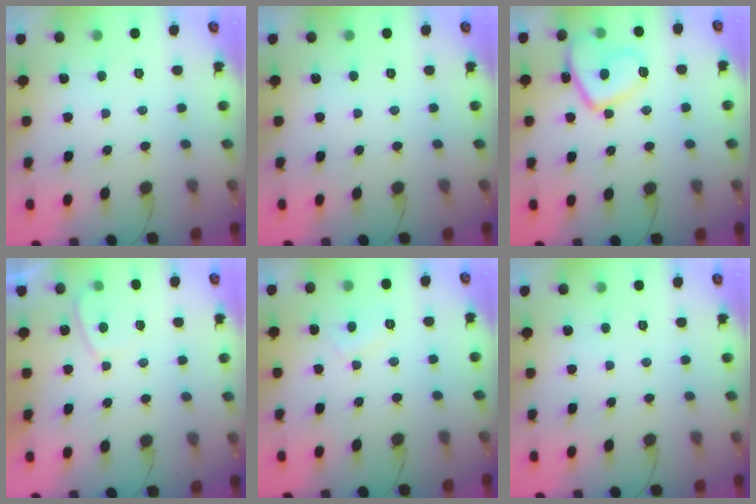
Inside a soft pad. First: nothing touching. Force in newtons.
{"total": 0.0}
{"total": 11.4, "press": 11.3, "slide": 1.2}
{"total": 2.0, "press": 2.0, "slide": 0.6}
{"total": 2.5, "press": 2.4, "slide": 0.7}
{"total": 0.0}